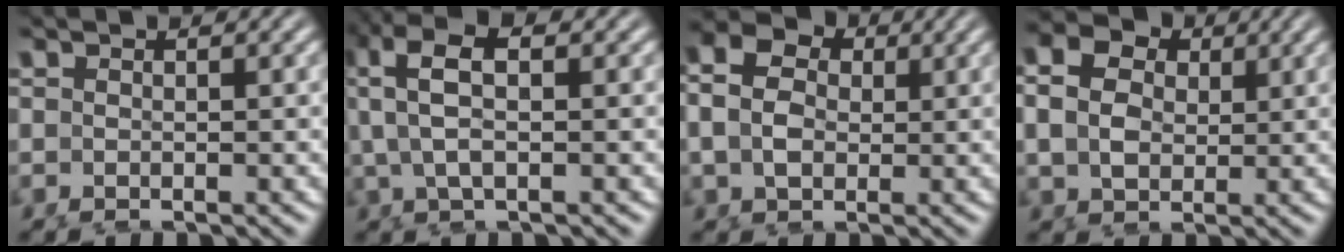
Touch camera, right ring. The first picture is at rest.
{"total": 7.0, "force": [2.6, 3.8, 5.3], "torque": [-0.113, 0.016, 0.036]}
{"total": 7.1, "force": [1.5, 5.6, 4.2], "torque": [-0.080, 0.003, 0.017]}
{"total": 6.9, "force": [1.8, 5.4, 3.8], "torque": [-0.076, -0.004, 0.028]}